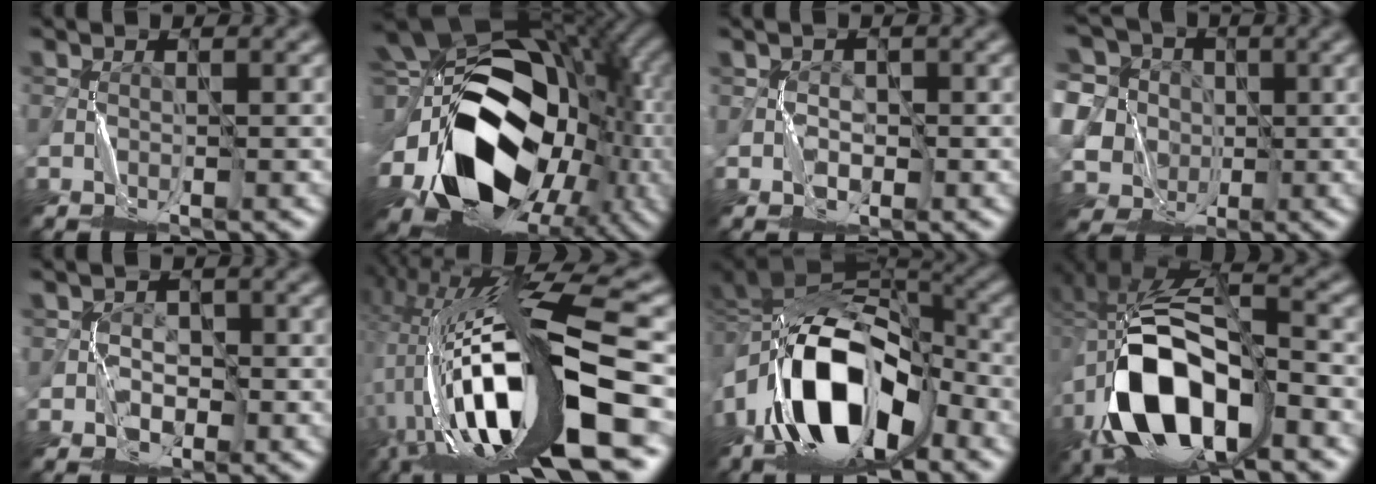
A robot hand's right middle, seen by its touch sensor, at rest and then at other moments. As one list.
[{"total": 19.6, "force": [-3.5, 14.0, 13.2], "torque": [-0.251, -0.024, -0.043]}, {"total": 1.6, "force": [-0.3, 1.4, 0.6], "torque": [-0.005, -0.002, -0.005]}, {"total": 13.9, "force": [0.9, 12.7, 5.6], "torque": [-0.176, 0.025, -0.011]}, {"total": 2.2, "force": [-0.6, 2.0, 0.8], "torque": [-0.004, -0.001, -0.010]}, {"total": 17.3, "force": [-6.2, 5.4, 15.2], "torque": [-0.284, 0.014, -0.111]}, {"total": 13.9, "force": [-4.4, 7.5, 10.8], "torque": [-0.195, 0.012, -0.089]}, {"total": 13.4, "force": [-4.4, 6.6, 10.8], "torque": [-0.214, 0.010, -0.083]}]